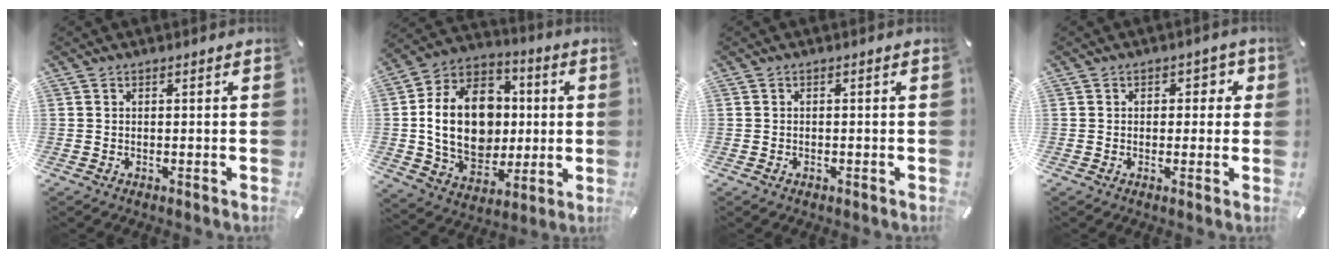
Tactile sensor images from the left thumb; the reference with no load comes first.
{"total": 20.1, "force": [0.0, 16.0, 12.1], "torque": [-0.247, 0.007, 0.010]}
{"total": 0.9, "force": [-0.5, 0.6, 0.2], "torque": [-0.004, 0.003, -0.013]}
{"total": 3.2, "force": [-0.1, 2.7, 1.7], "torque": [-0.012, 0.002, -0.013]}